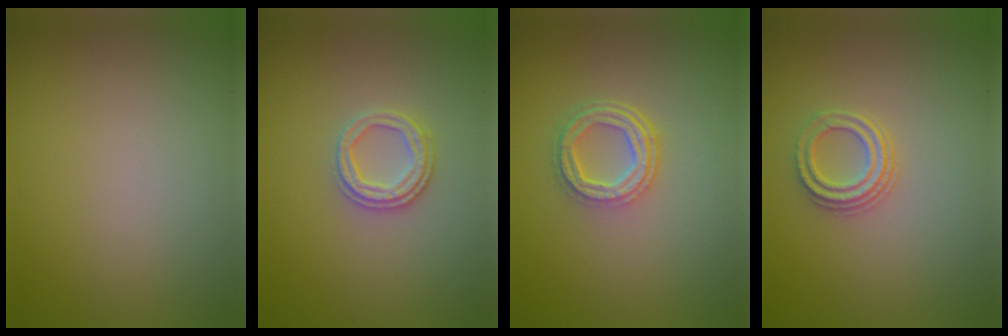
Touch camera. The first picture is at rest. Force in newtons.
{"total": 2.4, "press": 2.3, "slide": 0.7}
{"total": 4.0, "press": 3.0, "slide": 2.7}
{"total": 2.5, "press": 2.2, "slide": 1.2}